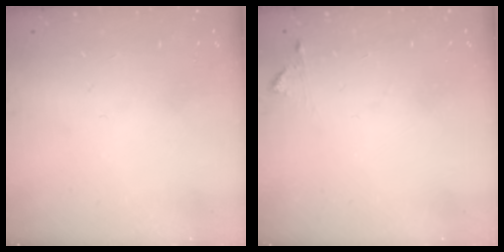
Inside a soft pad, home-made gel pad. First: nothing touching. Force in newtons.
{"total": 4.4, "press": 4.3, "slide": 0.4}